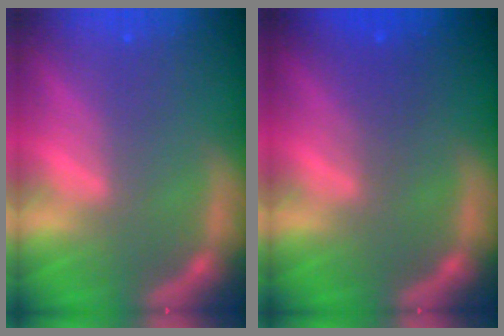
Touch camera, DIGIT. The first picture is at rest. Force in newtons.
{"total": 1.9}